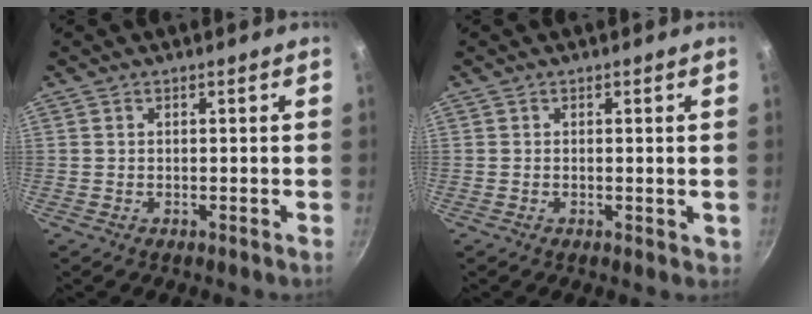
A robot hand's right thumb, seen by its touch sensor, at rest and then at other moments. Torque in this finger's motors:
{"motor_torque": [-0.31, 0.12, -0.12, -0.03, -0.04]}